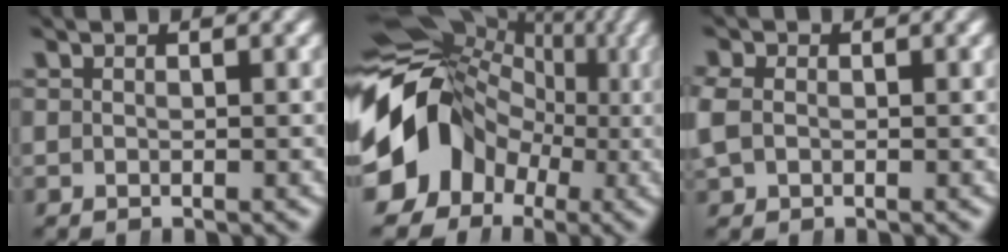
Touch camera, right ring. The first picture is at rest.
{"total": 18.1, "force": [0.4, 14.6, 10.7], "torque": [-0.201, 0.001, -0.005]}
{"total": 2.2, "force": [0.0, 2.1, 0.8], "torque": [-0.040, -0.010, 0.007]}